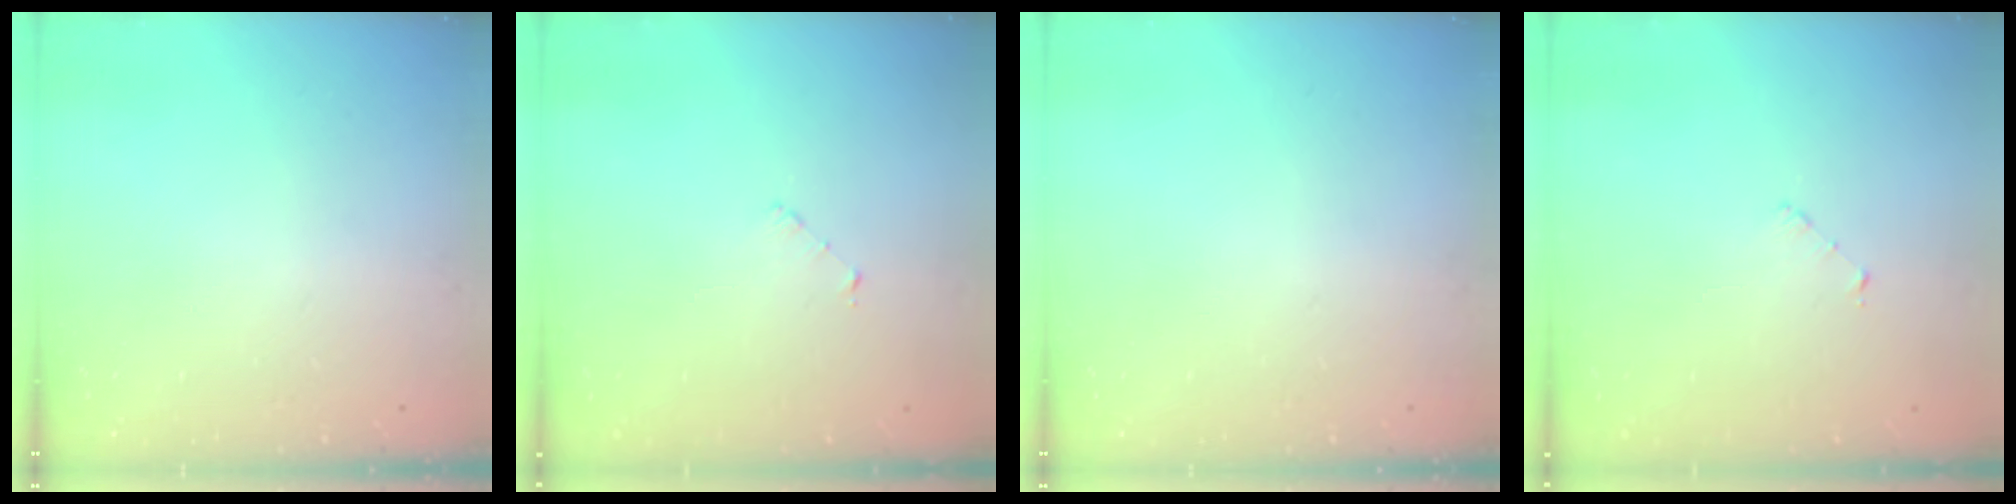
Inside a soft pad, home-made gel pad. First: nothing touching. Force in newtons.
{"total": 2.9, "press": 2.9, "slide": 0.2}
{"total": 0.0}
{"total": 2.9, "press": 2.9, "slide": 0.2}